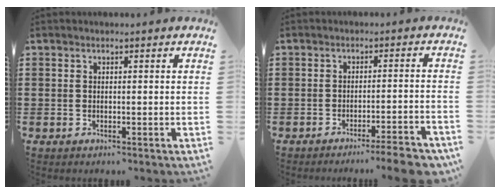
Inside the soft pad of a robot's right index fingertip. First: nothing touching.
{"total": 4.6, "force": [-3.9, -0.3, 2.5], "torque": [-0.039, -0.014, -0.072]}